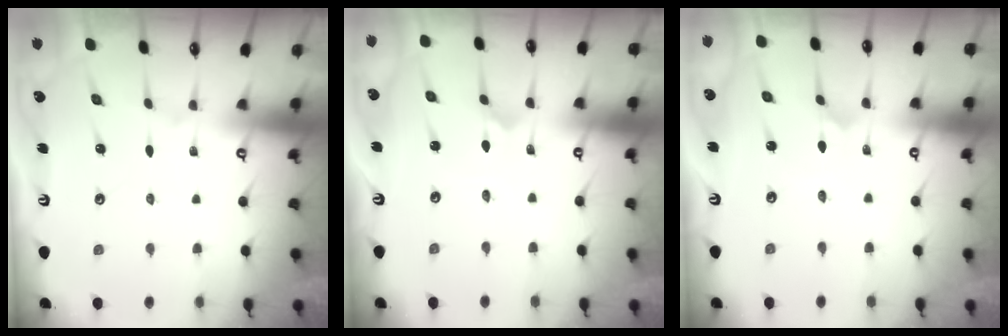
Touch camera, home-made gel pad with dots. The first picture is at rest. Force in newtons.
{"total": 0.0}
{"total": 1.3, "press": 1.3, "slide": 0.2}